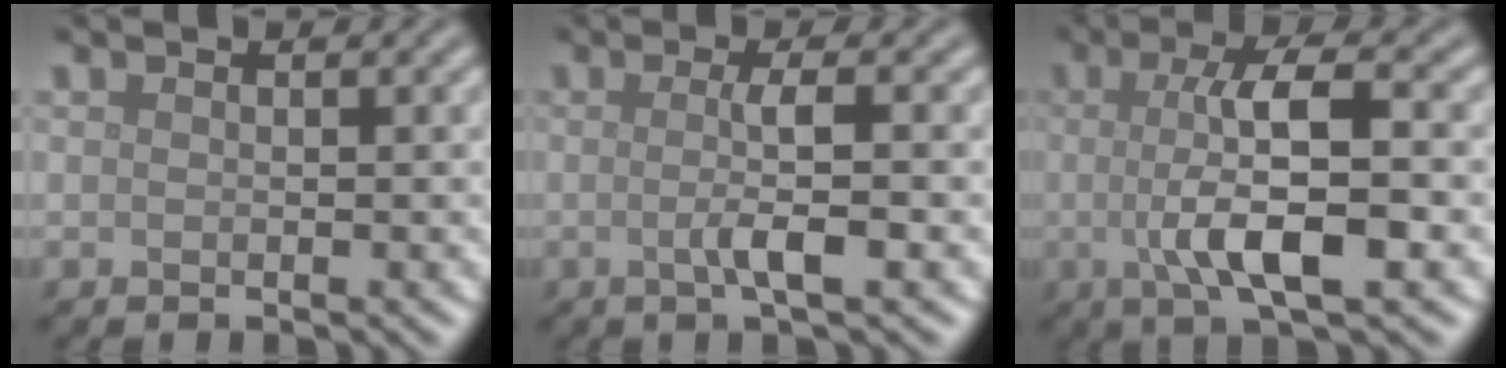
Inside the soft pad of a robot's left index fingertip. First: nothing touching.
{"total": 3.3, "force": [-0.2, 0.6, 3.2], "torque": [-0.053, -0.004, -0.007]}
{"total": 7.4, "force": [-0.6, 1.9, 7.1], "torque": [-0.114, 0.000, -0.014]}